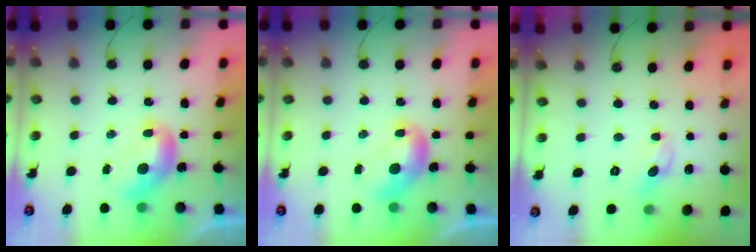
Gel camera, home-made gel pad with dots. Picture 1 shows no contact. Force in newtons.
{"total": 0.0}
{"total": 1.5, "press": 1.5, "slide": 0.2}